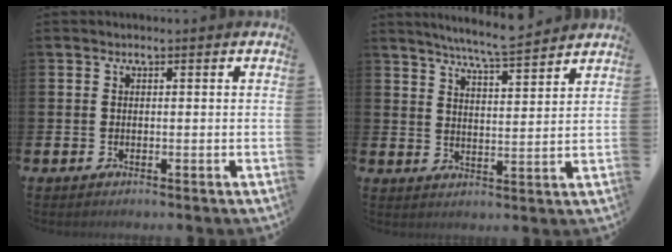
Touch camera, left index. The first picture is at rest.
{"total": 6.7, "force": [6.5, -0.5, 1.6], "torque": [-0.049, -0.037, 0.115]}